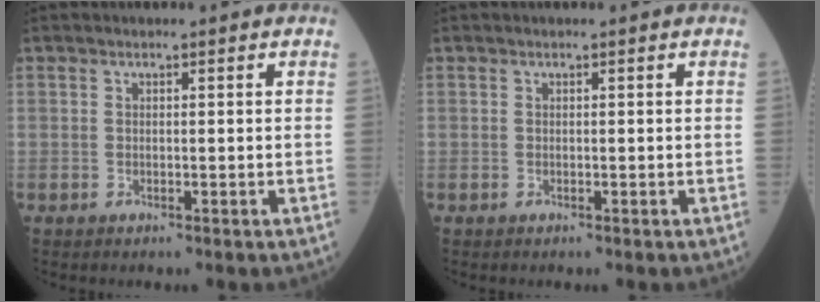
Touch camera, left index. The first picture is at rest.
{"total": 0.0}